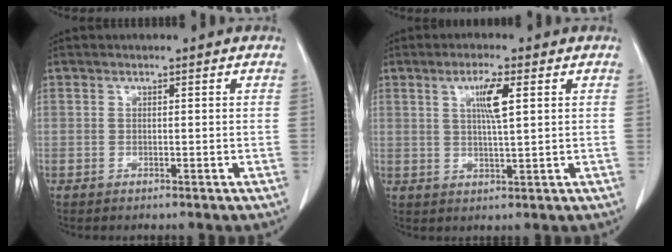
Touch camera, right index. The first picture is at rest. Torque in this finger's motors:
{"motor_torque": [0.47, 0.27, 0.14, 0.05]}